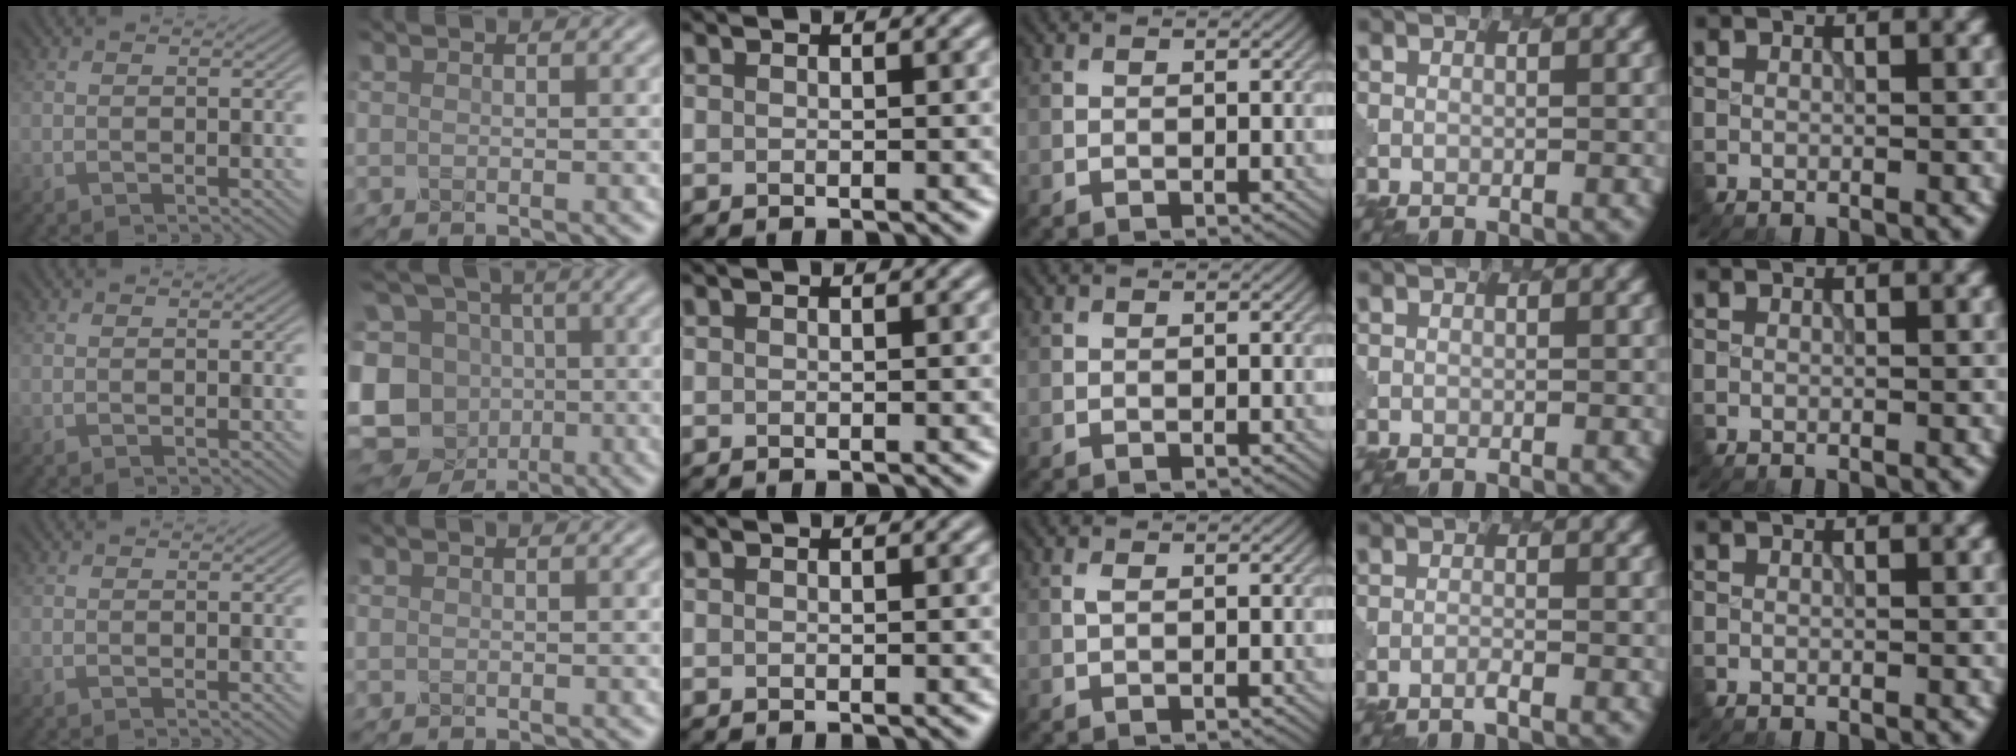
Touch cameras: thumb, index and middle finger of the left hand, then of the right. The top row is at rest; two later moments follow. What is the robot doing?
{"motion": "extract", "object": "pen bag"}